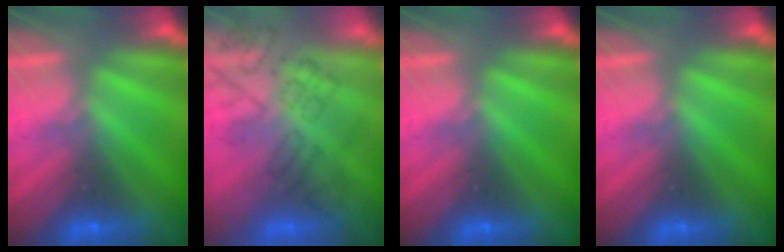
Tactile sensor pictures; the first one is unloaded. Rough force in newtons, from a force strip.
{"total": 4.5}
{"total": 0.0}
{"total": 0.0}